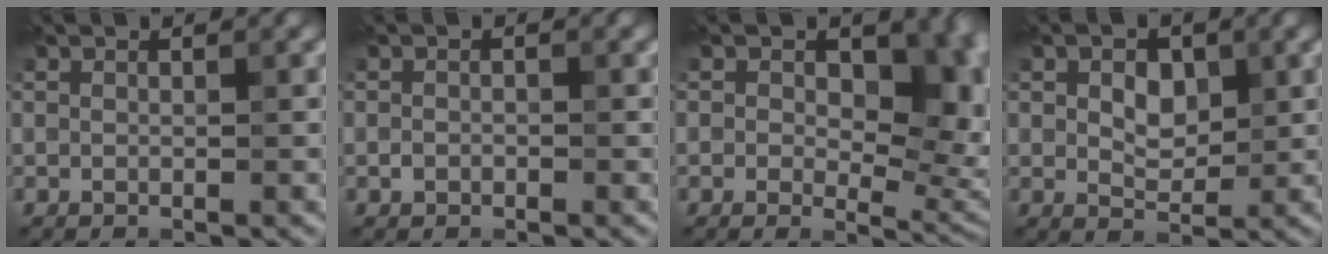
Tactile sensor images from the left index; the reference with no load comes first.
{"total": 0.6, "force": [-0.3, 0.5, 0.3], "torque": [-0.006, 0.003, -0.008]}
{"total": 11.7, "force": [1.9, 7.4, 8.8], "torque": [-0.087, 0.011, 0.034]}
{"total": 3.2, "force": [0.8, 2.1, 2.3], "torque": [-0.042, 0.003, 0.011]}